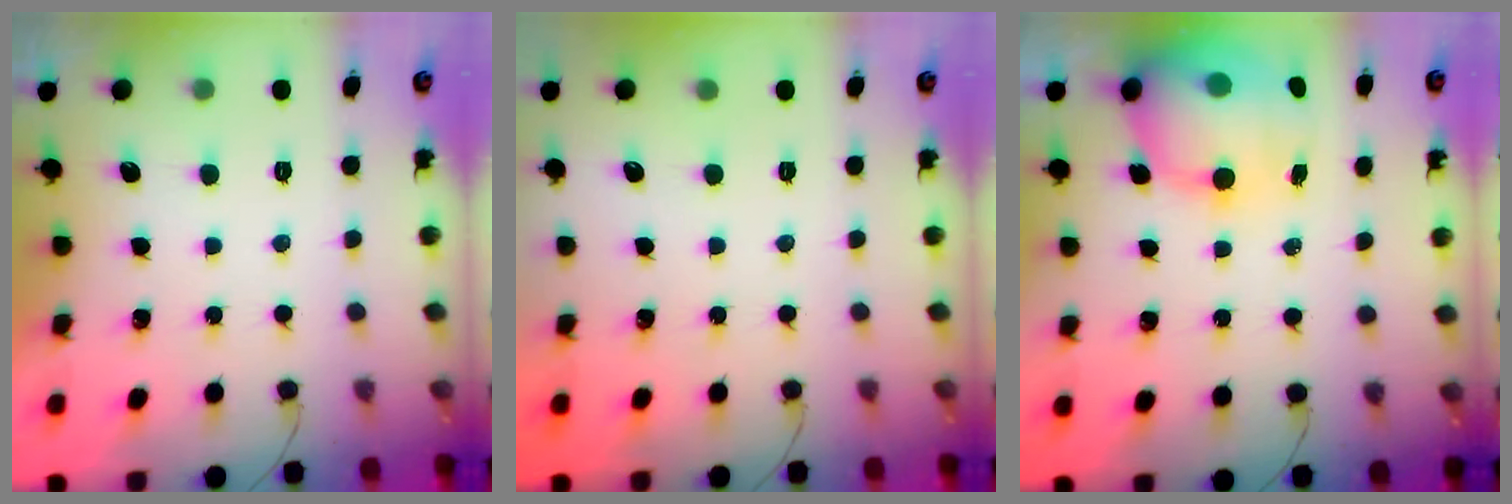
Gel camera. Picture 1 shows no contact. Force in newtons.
{"total": 0.0}
{"total": 12.8, "press": 12.4, "slide": 3.3}